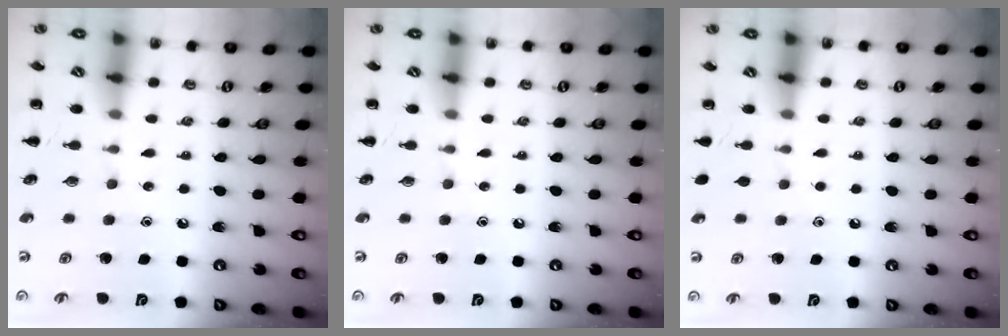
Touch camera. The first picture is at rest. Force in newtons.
{"total": 0.0}
{"total": 0.6, "press": 0.6, "slide": 0.1}